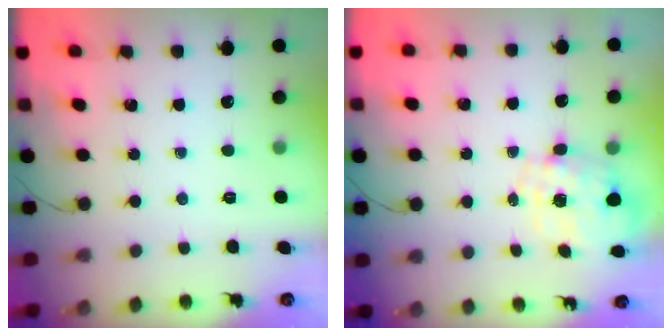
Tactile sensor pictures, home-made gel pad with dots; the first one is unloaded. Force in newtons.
{"total": 2.1, "press": 1.8, "slide": 1.0}